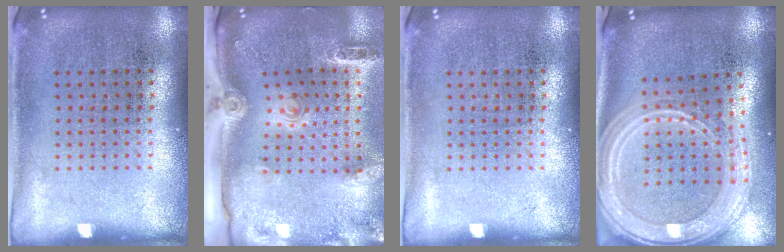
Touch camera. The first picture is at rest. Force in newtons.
{"total": 3.0, "press": 2.1, "slide": 2.2}
{"total": 0.0}
{"total": 3.2, "press": 2.5, "slide": 1.9}